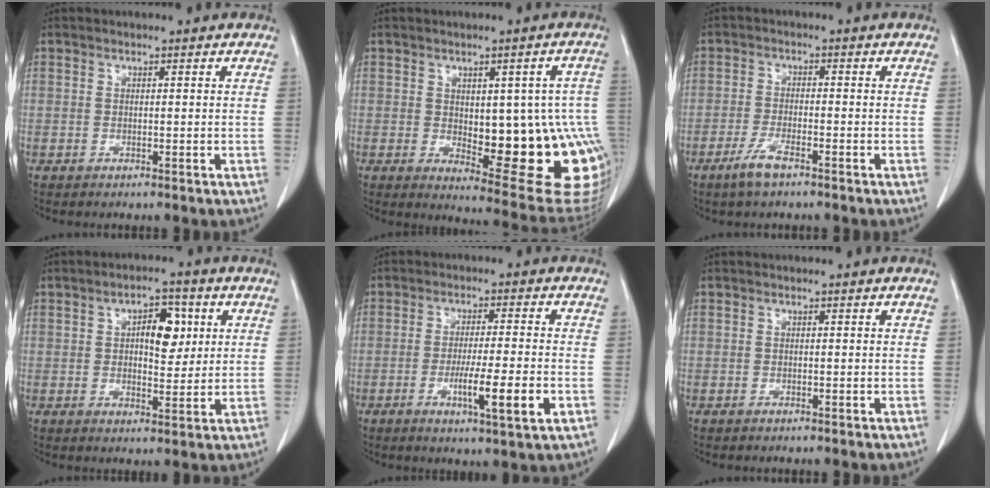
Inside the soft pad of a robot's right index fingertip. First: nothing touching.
{"total": 19.1, "force": [-2.3, 6.3, 17.9], "torque": [-0.145, 0.017, 0.000]}
{"total": 4.1, "force": [-2.8, 0.6, 2.9], "torque": [-0.065, -0.006, -0.053]}
{"total": 6.5, "force": [1.8, 3.1, 5.5], "torque": [-0.081, 0.011, 0.029]}
{"total": 8.4, "force": [-2.7, 0.0, 8.0], "torque": [-0.129, -0.017, -0.045]}
{"total": 0.0}